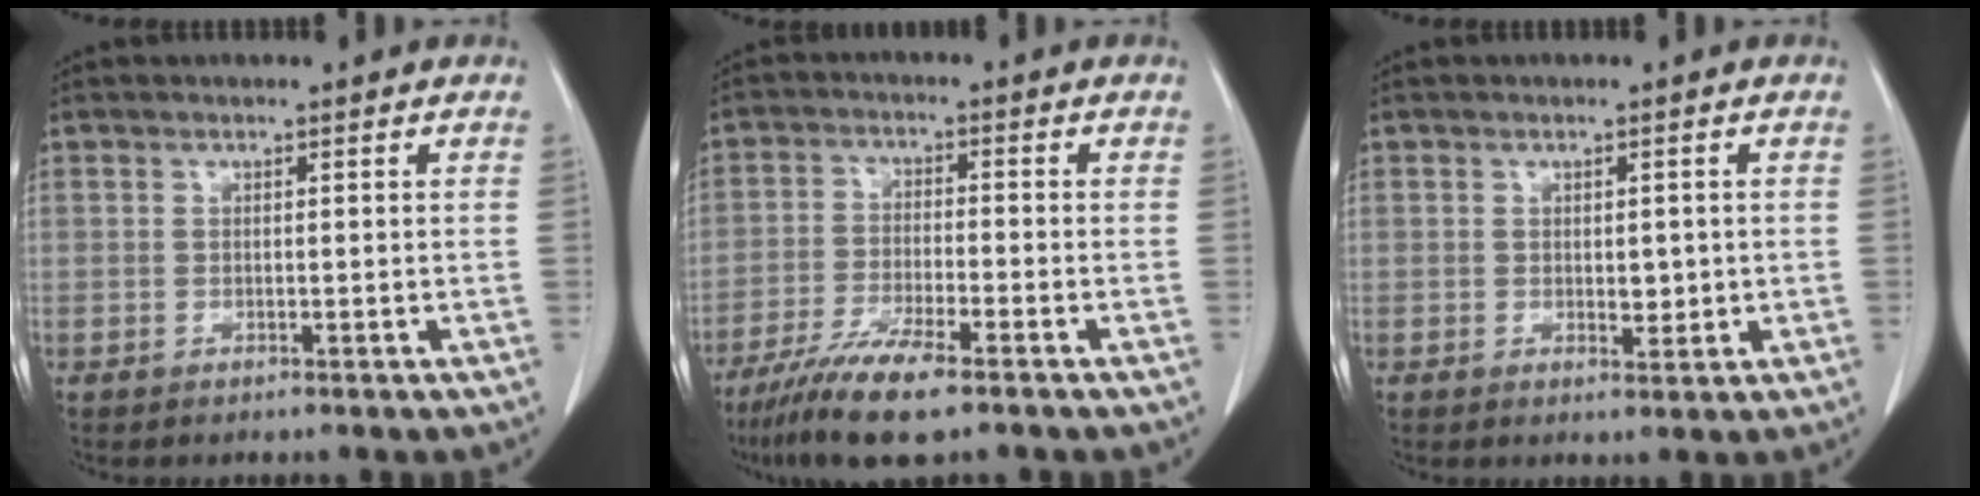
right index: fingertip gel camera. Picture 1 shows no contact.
{"total": 9.1, "force": [-6.5, 1.0, 6.2], "torque": [-0.116, -0.025, -0.118]}
{"total": 1.5, "force": [0.0, 0.8, 1.2], "torque": [-0.016, -0.002, 0.004]}